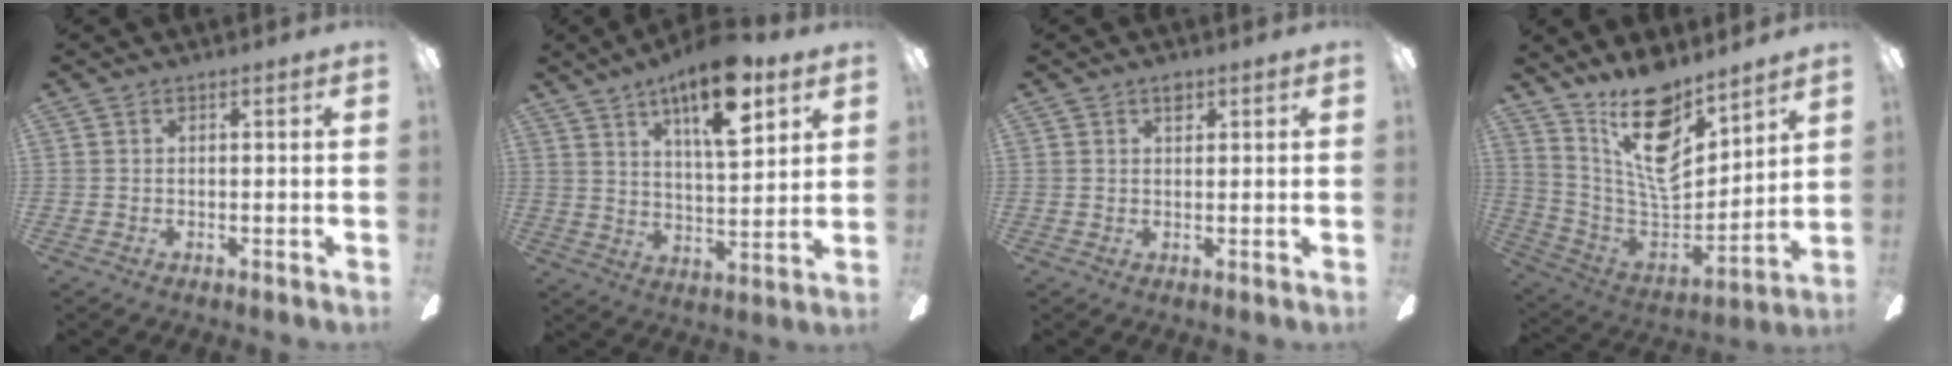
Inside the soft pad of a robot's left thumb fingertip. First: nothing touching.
{"total": 15.6, "force": [9.7, 5.4, 10.9], "torque": [-0.171, -0.038, 0.159]}
{"total": 2.0, "force": [1.4, 1.0, 1.1], "torque": [-0.007, -0.005, 0.021]}
{"total": 18.7, "force": [12.4, 8.3, 11.2], "torque": [-0.198, -0.091, 0.222]}